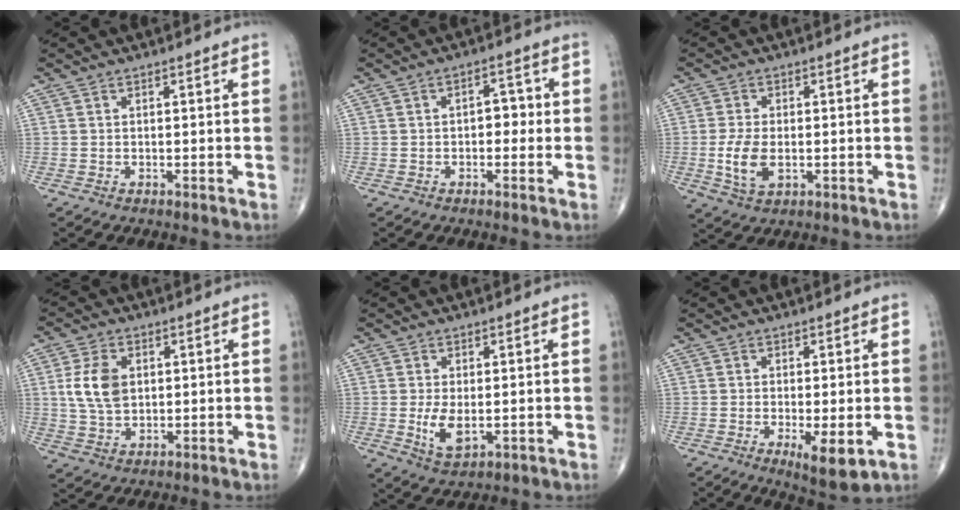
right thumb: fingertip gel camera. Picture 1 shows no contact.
{"total": 2.4, "force": [-0.1, 1.5, 1.9], "torque": [-0.016, 0.010, -0.007]}
{"total": 6.4, "force": [-1.0, 3.5, 5.3], "torque": [-0.109, -0.006, -0.016]}
{"total": 8.0, "force": [1.5, 5.3, 5.8], "torque": [-0.104, -0.004, 0.031]}
{"total": 5.3, "force": [-0.5, 2.7, 4.5], "torque": [-0.083, -0.014, -0.002]}
{"total": 6.6, "force": [-1.9, 2.1, 6.0], "torque": [-0.094, -0.019, -0.026]}